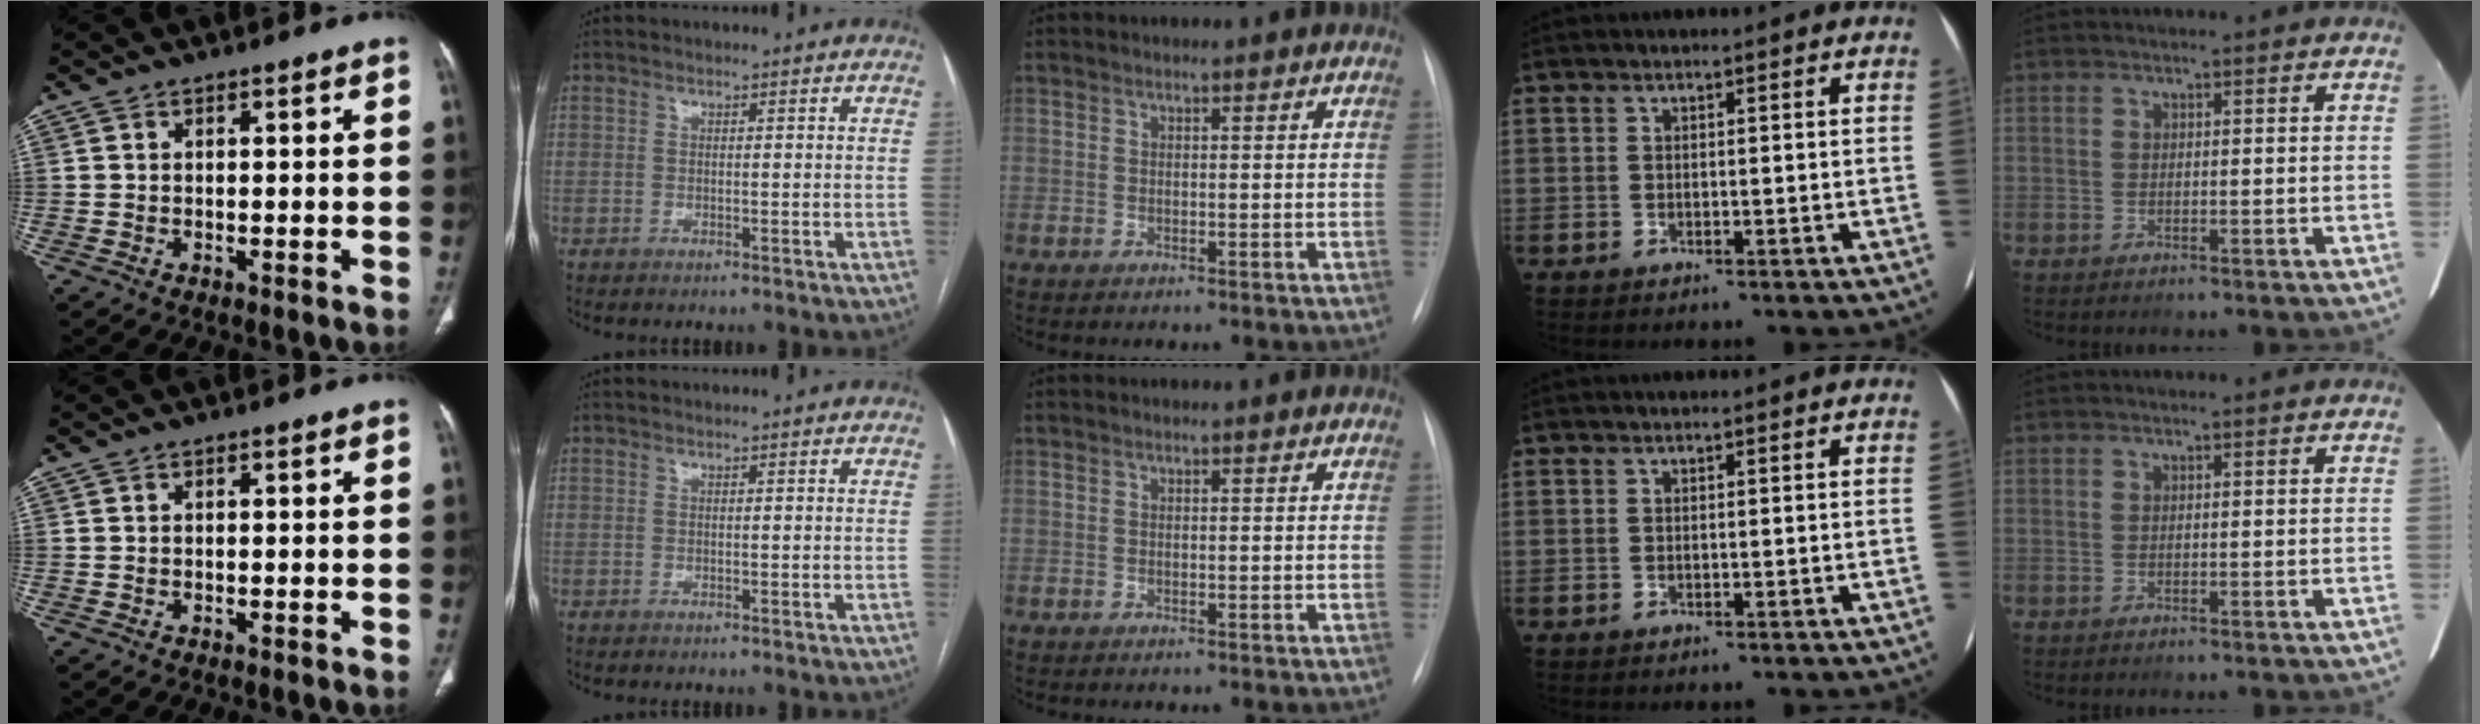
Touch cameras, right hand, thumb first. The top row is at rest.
{}